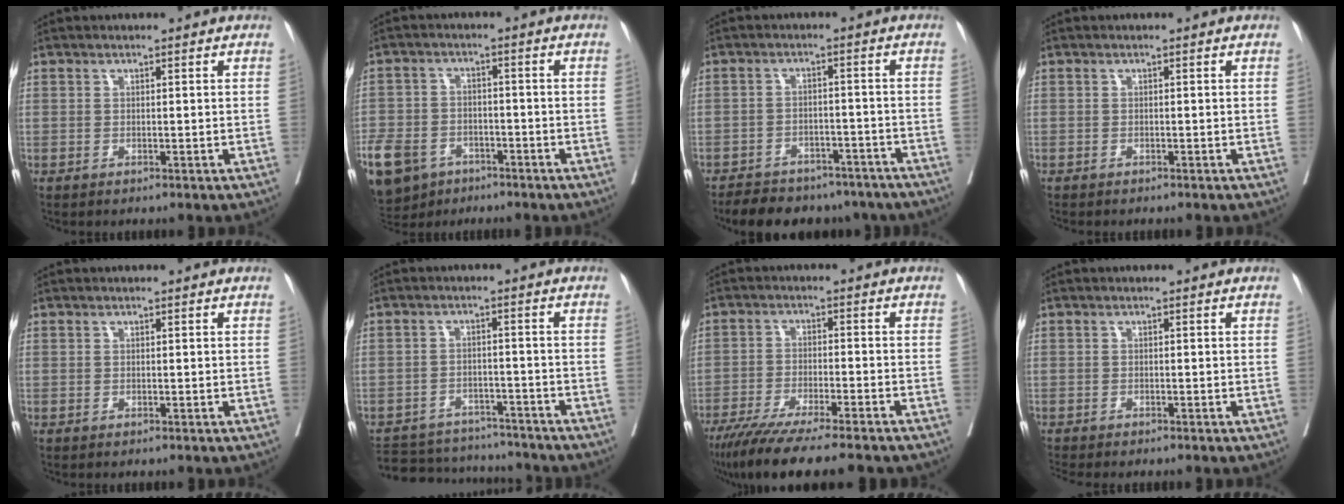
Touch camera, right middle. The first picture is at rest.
{"total": 15.4, "force": [-9.5, 9.8, 7.1], "torque": [-0.199, -0.014, -0.155]}
{"total": 15.8, "force": [-13.2, 6.6, 5.6], "torque": [-0.115, 0.005, -0.165]}
{"total": 1.7, "force": [-1.5, 0.2, 0.7], "torque": [-0.015, -0.003, -0.020]}
{"total": 0.0}
{"total": 13.2, "force": [-12.3, 4.0, 2.5], "torque": [-0.049, 0.009, -0.169]}
{"total": 15.3, "force": [-12.7, 0.7, 8.6], "torque": [-0.139, -0.046, -0.201]}
{"total": 3.2, "force": [-3.0, -0.1, 1.2], "torque": [-0.017, -0.008, -0.048]}